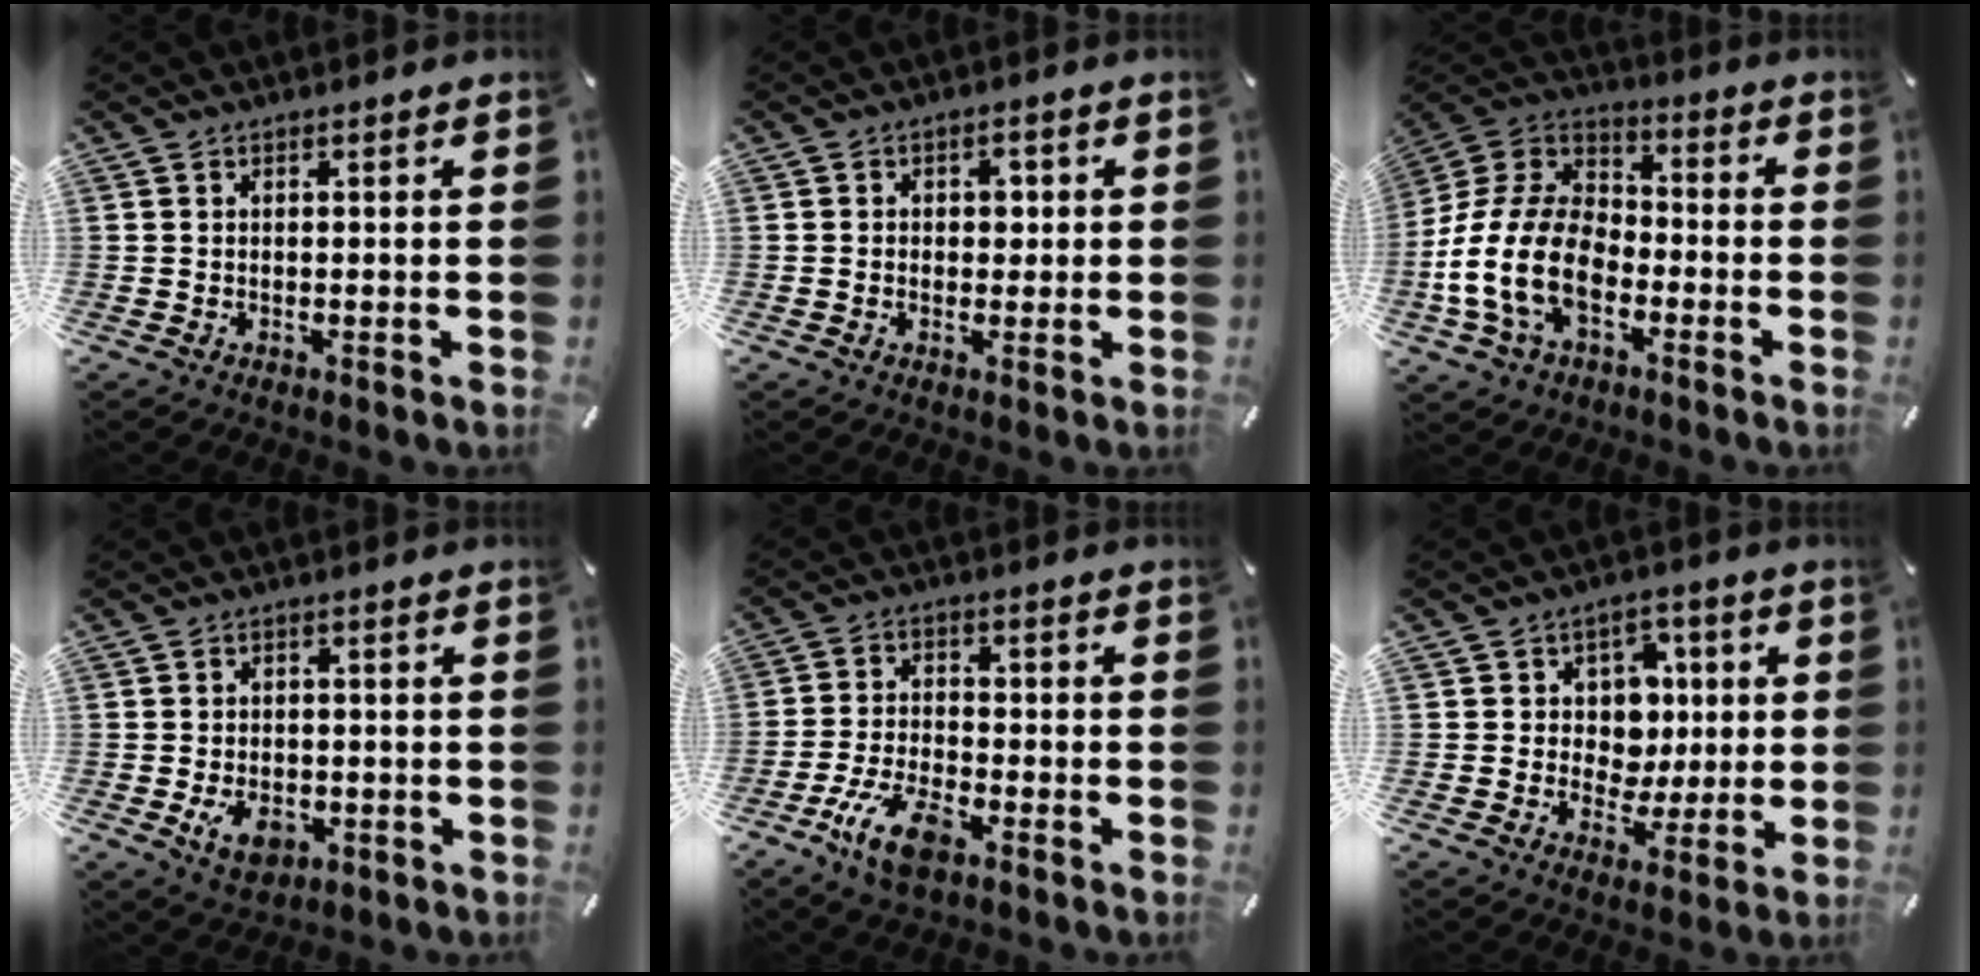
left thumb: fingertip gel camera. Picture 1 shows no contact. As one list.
[{"total": 2.8, "force": [-0.1, 2.2, 1.9], "torque": [-0.015, -0.001, -0.012]}, {"total": 17.0, "force": [-6.6, 11.0, 11.1], "torque": [-0.246, 0.032, -0.121]}, {"total": 5.9, "force": [-1.8, 4.3, 3.6], "torque": [-0.069, -0.004, -0.038]}, {"total": 9.7, "force": [-5.4, 4.8, 6.6], "torque": [-0.141, 0.017, -0.100]}, {"total": 9.1, "force": [0.8, 8.6, 2.9], "torque": [-0.035, -0.002, 0.017]}]